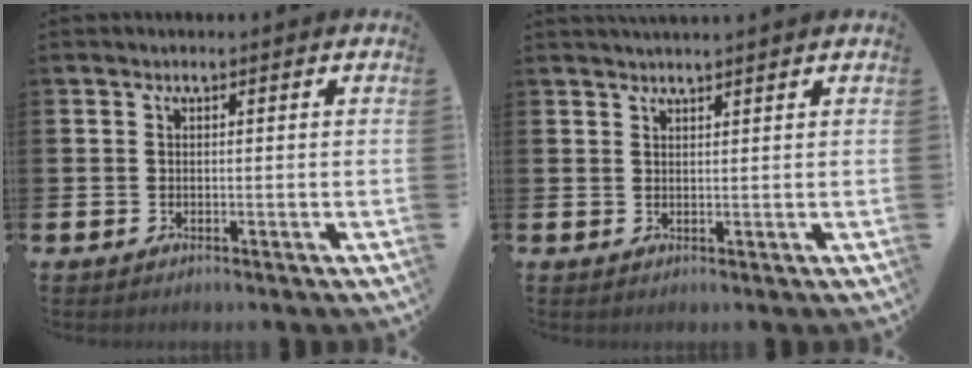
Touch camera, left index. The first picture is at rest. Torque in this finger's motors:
{"motor_torque": [0.69, -1.03, 0.17, 0.03]}